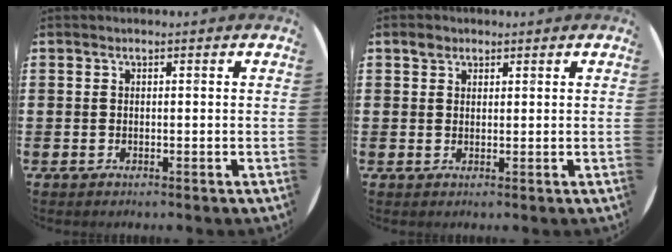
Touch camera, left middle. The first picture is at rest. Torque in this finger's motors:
{"motor_torque": [0.08, -0.06, 0.02, 0.00]}